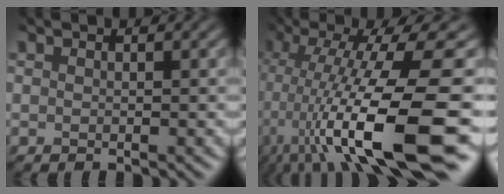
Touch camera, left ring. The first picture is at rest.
{"total": 15.7, "force": [-5.0, 3.8, 14.4], "torque": [-0.254, -0.019, -0.067]}